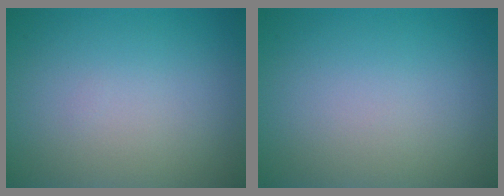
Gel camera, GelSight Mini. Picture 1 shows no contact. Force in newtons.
{"total": 0.0}